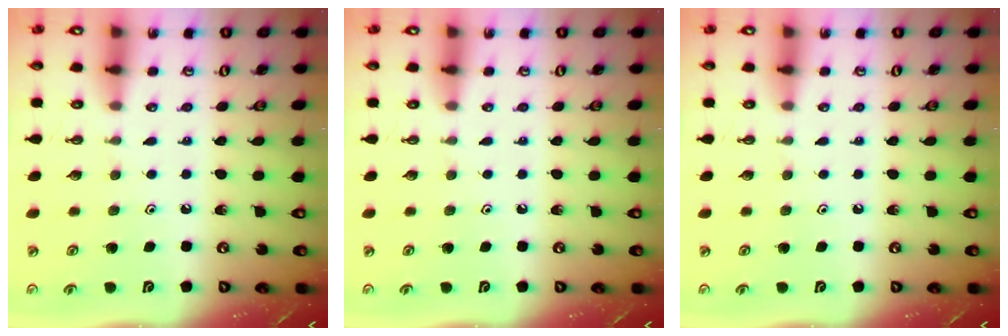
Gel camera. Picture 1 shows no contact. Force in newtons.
{"total": 0.0}
{"total": 0.0}